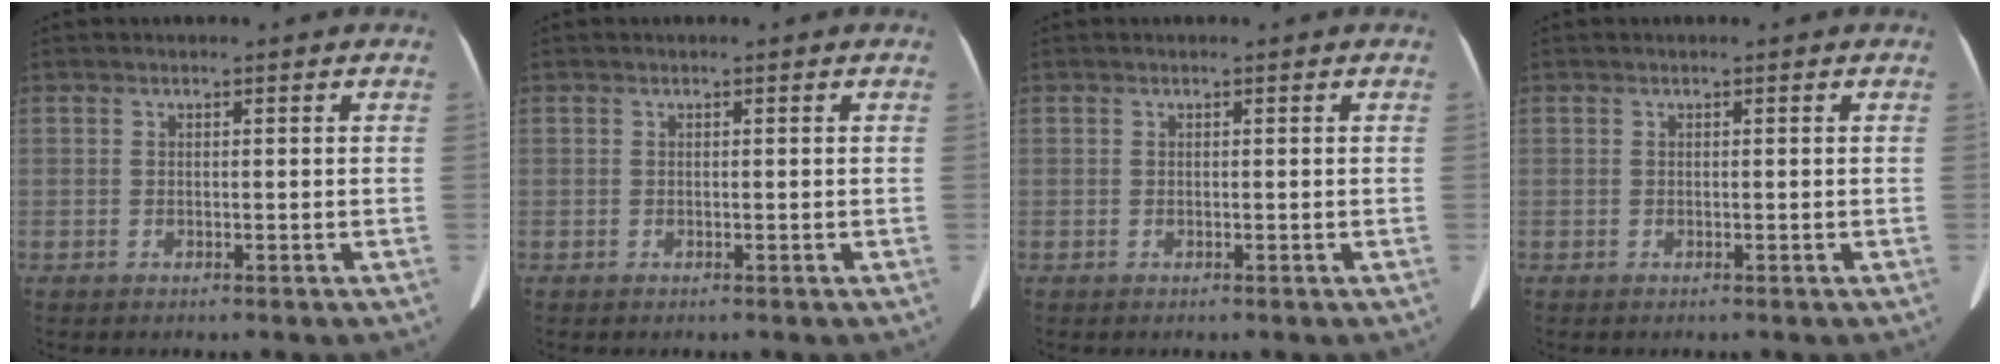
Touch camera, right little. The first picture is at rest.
{"total": 0.0}
{"total": 0.0}
{"total": 0.0}